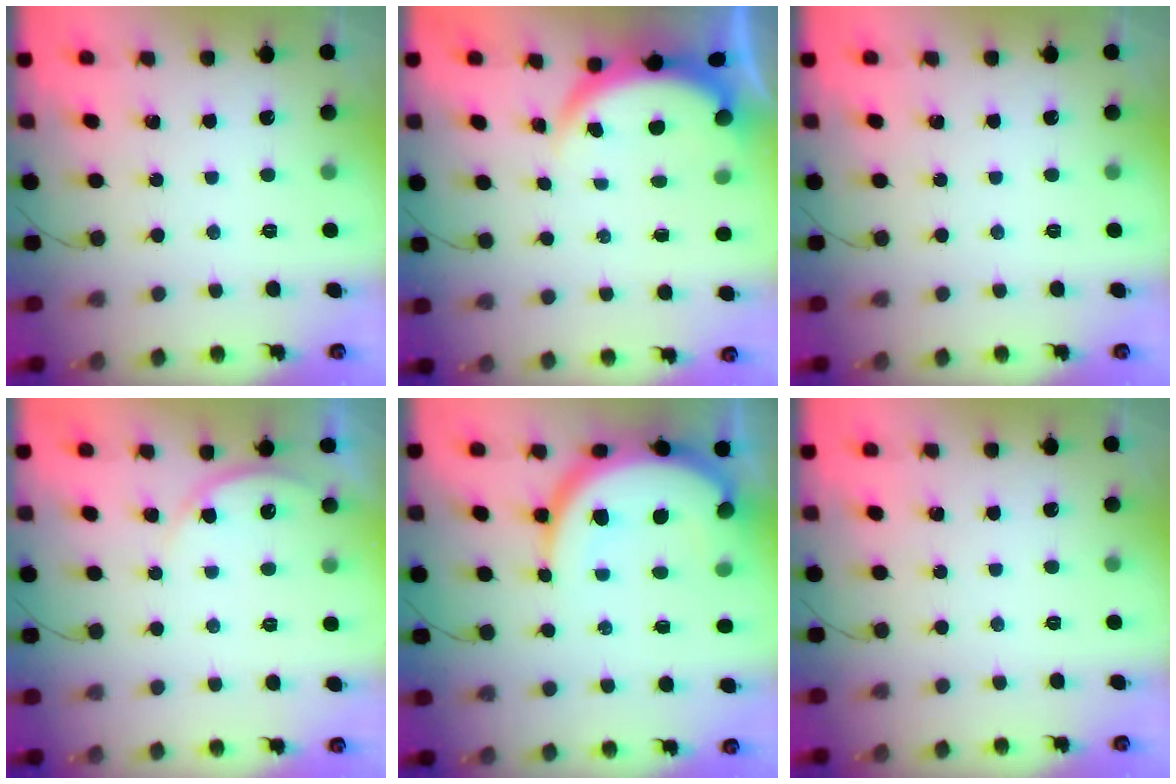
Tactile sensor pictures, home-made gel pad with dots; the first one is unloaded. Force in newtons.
{"total": 3.8, "press": 3.8, "slide": 0.1}
{"total": 0.0}
{"total": 3.6, "press": 3.4, "slide": 1.2}
{"total": 13.0, "press": 12.9, "slide": 1.5}
{"total": 0.0}